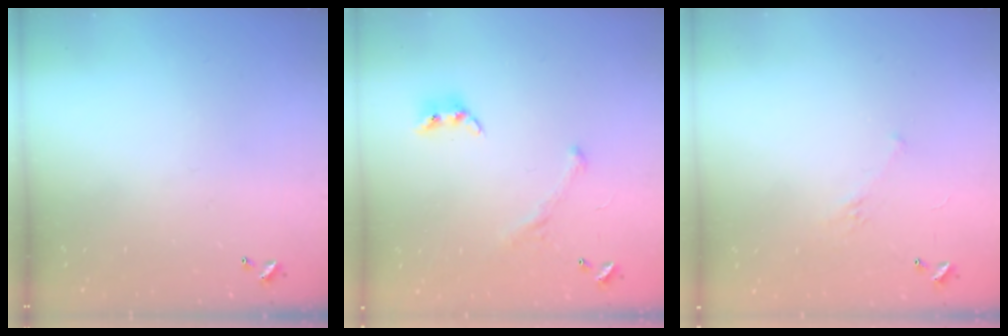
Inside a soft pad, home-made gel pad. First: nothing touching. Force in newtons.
{"total": 2.2, "press": 2.0, "slide": 1.1}
{"total": 3.8, "press": 3.7, "slide": 0.9}